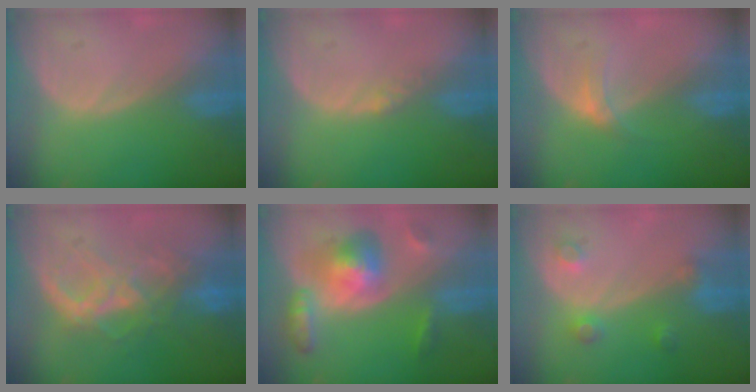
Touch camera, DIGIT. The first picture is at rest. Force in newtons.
{"total": 1.4, "press": 1.1, "slide": 0.8}
{"total": 2.6, "press": 2.2, "slide": 1.4}
{"total": 8.1, "press": 7.6, "slide": 2.7}
{"total": 8.2, "press": 8.2, "slide": 0.6}
{"total": 3.6, "press": 3.3, "slide": 1.5}